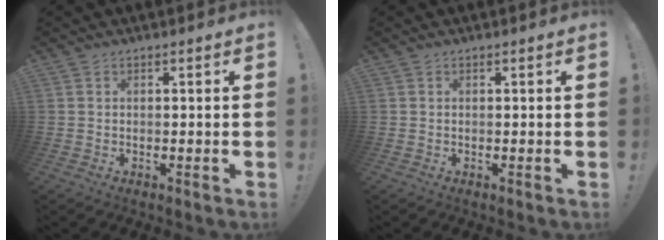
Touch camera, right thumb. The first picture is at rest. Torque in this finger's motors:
{"motor_torque": [0.00, 0.00, -0.09, 0.09, 0.04]}